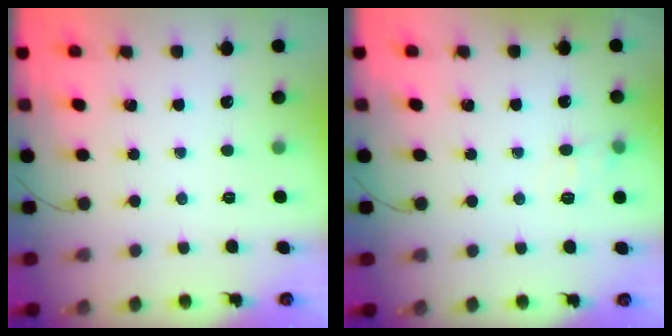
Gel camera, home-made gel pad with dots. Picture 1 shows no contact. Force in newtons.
{"total": 7.0, "press": 6.8, "slide": 1.7}